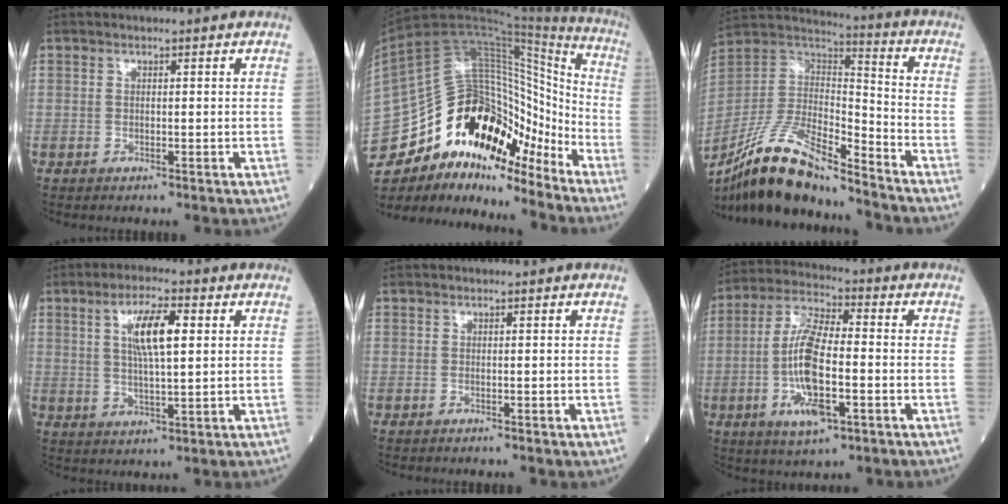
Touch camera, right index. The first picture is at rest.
{"total": 24.7, "force": [-16.3, 10.3, 15.4], "torque": [-0.296, 0.053, -0.268]}
{"total": 18.1, "force": [-14.9, 3.2, 9.7], "torque": [-0.197, 0.005, -0.278]}
{"total": 7.8, "force": [2.2, 1.4, 7.4], "torque": [-0.135, 0.008, 0.042]}
{"total": 0.0}
{"total": 12.3, "force": [-2.8, 3.4, 11.5], "torque": [-0.235, -0.003, -0.051]}